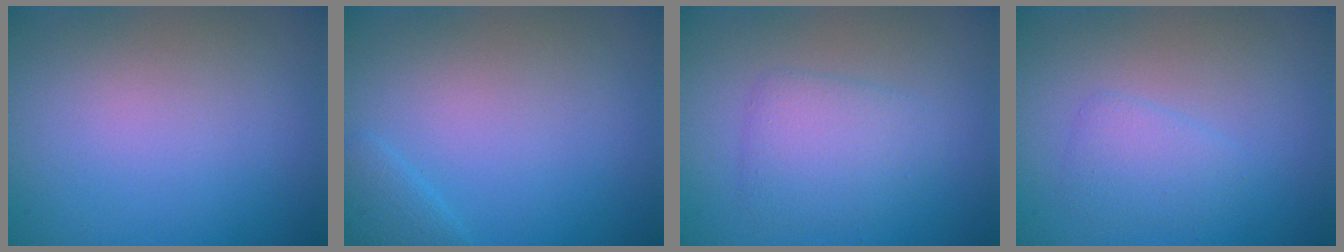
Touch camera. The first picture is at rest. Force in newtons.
{"total": 1.2, "press": 1.2, "slide": 0.0}
{"total": 3.1, "press": 3.1, "slide": 0.2}
{"total": 1.9, "press": 1.9, "slide": 0.1}